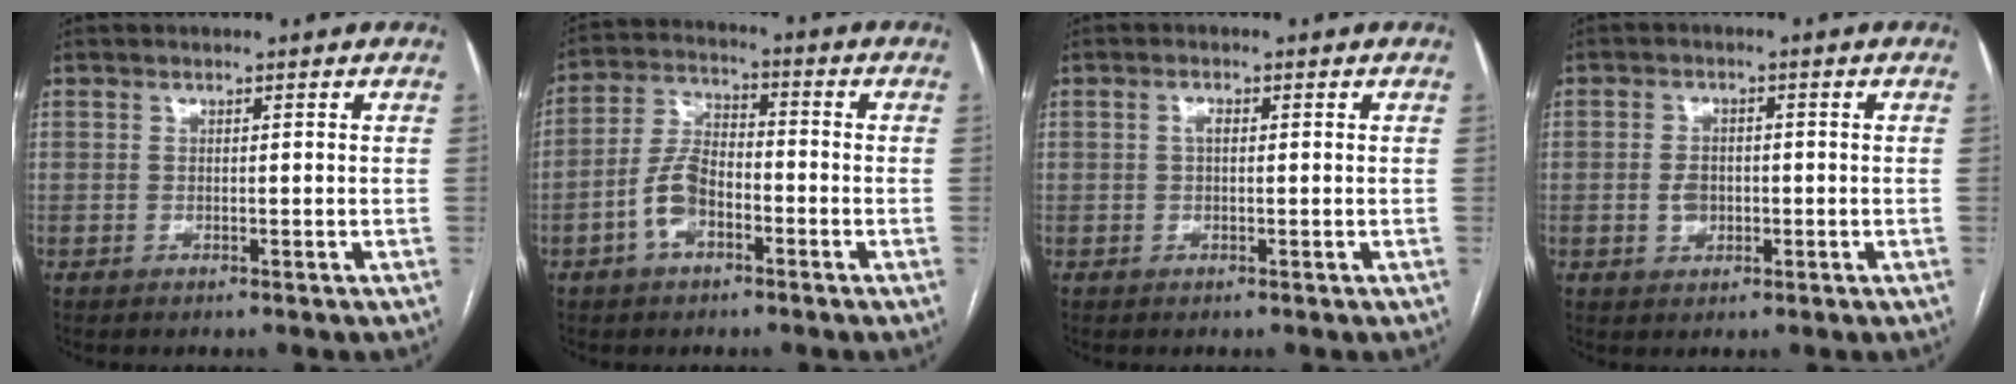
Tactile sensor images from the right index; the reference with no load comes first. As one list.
[{"total": 7.6, "force": [-3.1, 4.0, 5.7], "torque": [-0.129, 0.017, -0.061]}, {"total": 1.3, "force": [0.2, 0.6, 1.1], "torque": [-0.020, 0.003, 0.001]}, {"total": 3.3, "force": [-0.6, 2.5, 2.0], "torque": [-0.037, 0.005, -0.007]}]